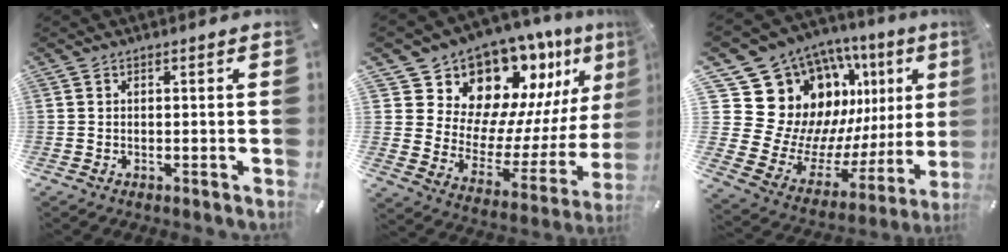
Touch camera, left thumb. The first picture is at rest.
{"total": 16.3, "force": [14.2, 7.3, 3.3], "torque": [-0.045, -0.148, 0.250]}
{"total": 19.0, "force": [10.4, 14.1, 7.4], "torque": [-0.079, -0.129, 0.232]}